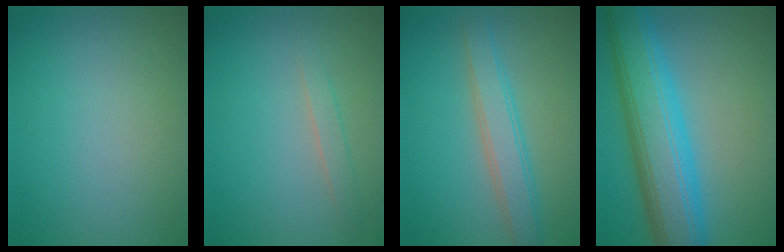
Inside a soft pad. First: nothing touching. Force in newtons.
{"total": 1.3, "press": 1.3, "slide": 0.1}
{"total": 3.6, "press": 3.6, "slide": 0.1}
{"total": 9.6, "press": 9.6, "slide": 0.1}